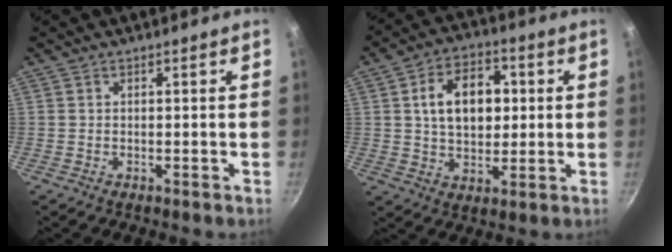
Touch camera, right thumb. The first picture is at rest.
{"total": 12.9, "force": [2.2, 8.7, 9.3], "torque": [-0.119, 0.007, 0.031]}